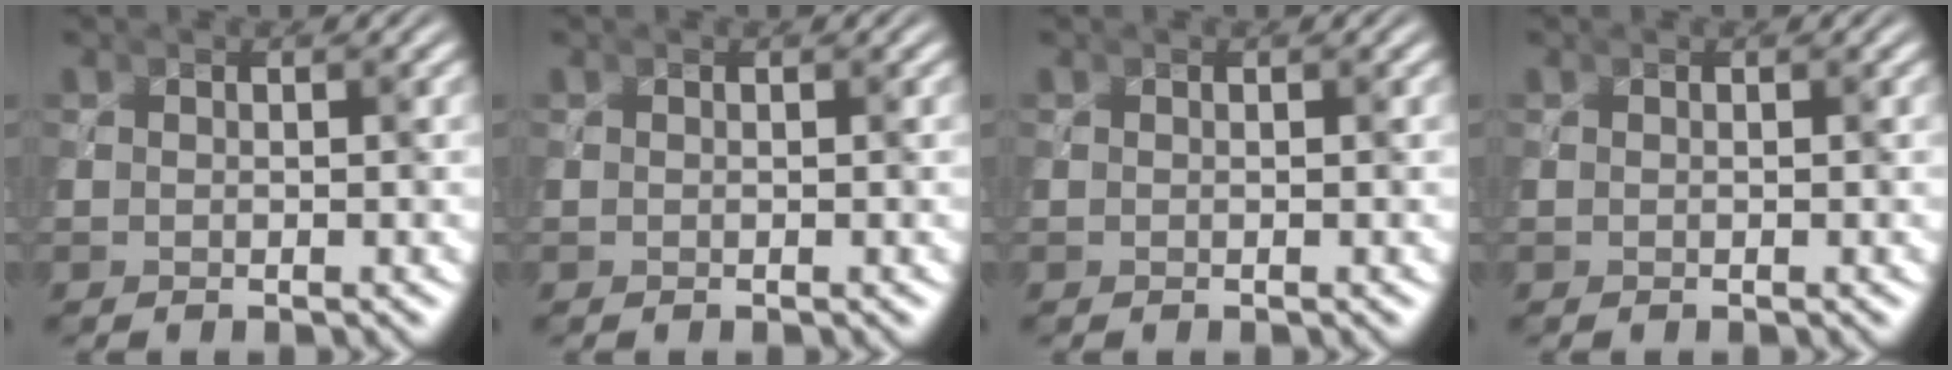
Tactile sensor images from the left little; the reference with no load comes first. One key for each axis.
{"total": 0.0}
{"total": 0.0}
{"total": 0.0}